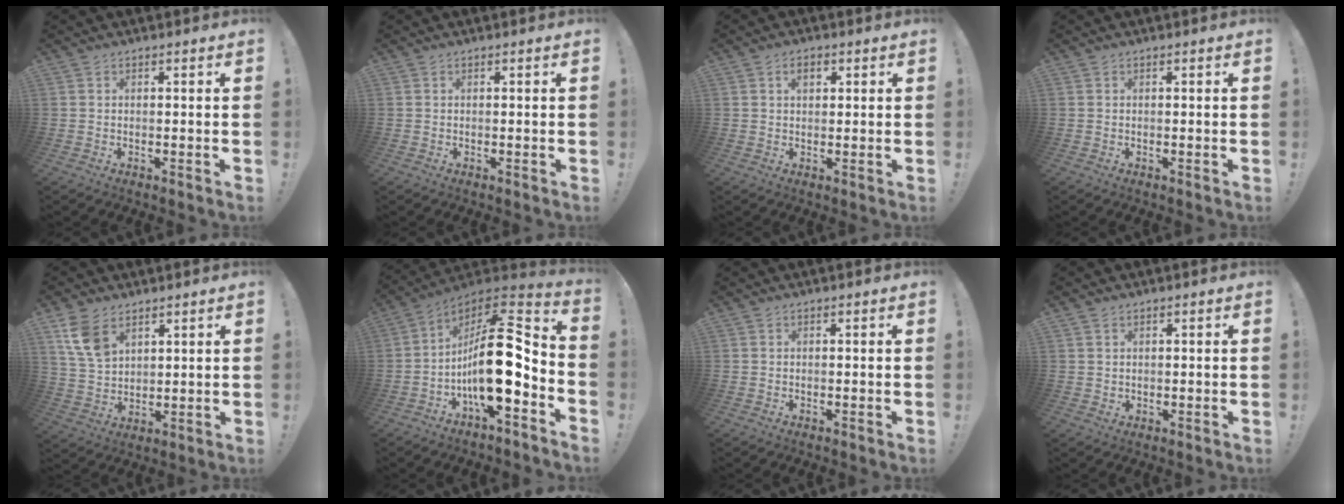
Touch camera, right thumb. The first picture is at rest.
{"total": 0.0}
{"total": 3.0, "force": [1.2, 1.9, 2.0], "torque": [-0.021, -0.001, 0.016]}
{"total": 0.0}
{"total": 10.0, "force": [5.8, 6.1, 5.4], "torque": [-0.104, -0.021, 0.115]}
{"total": 20.3, "force": [-3.2, 7.8, 18.4], "torque": [-0.309, 0.010, -0.052]}
{"total": 0.0}
{"total": 1.4, "force": [0.9, 1.1, 0.3], "torque": [-0.001, -0.002, 0.017]}